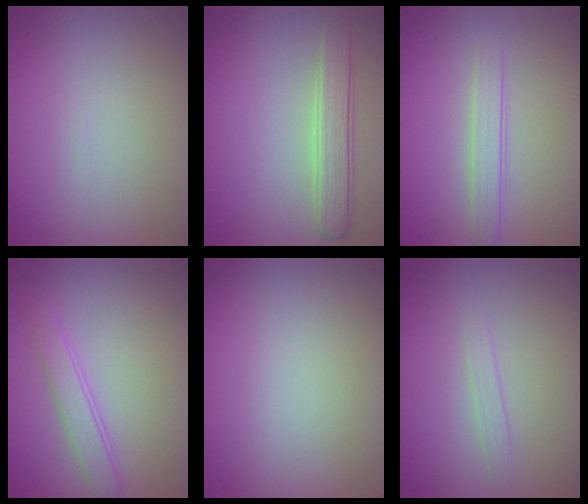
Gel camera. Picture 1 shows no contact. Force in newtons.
{"total": 2.8, "press": 2.8, "slide": 0.1}
{"total": 1.8, "press": 1.8, "slide": 0.1}
{"total": 2.0, "press": 2.0, "slide": 0.0}
{"total": 0.0}
{"total": 0.8, "press": 0.8, "slide": 0.0}